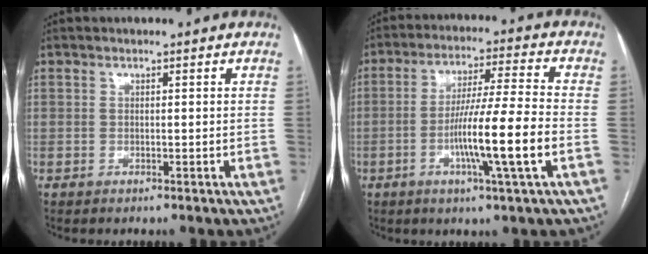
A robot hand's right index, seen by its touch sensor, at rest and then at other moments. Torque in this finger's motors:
{"motor_torque": [1.83, -0.31, 0.92, 0.21]}